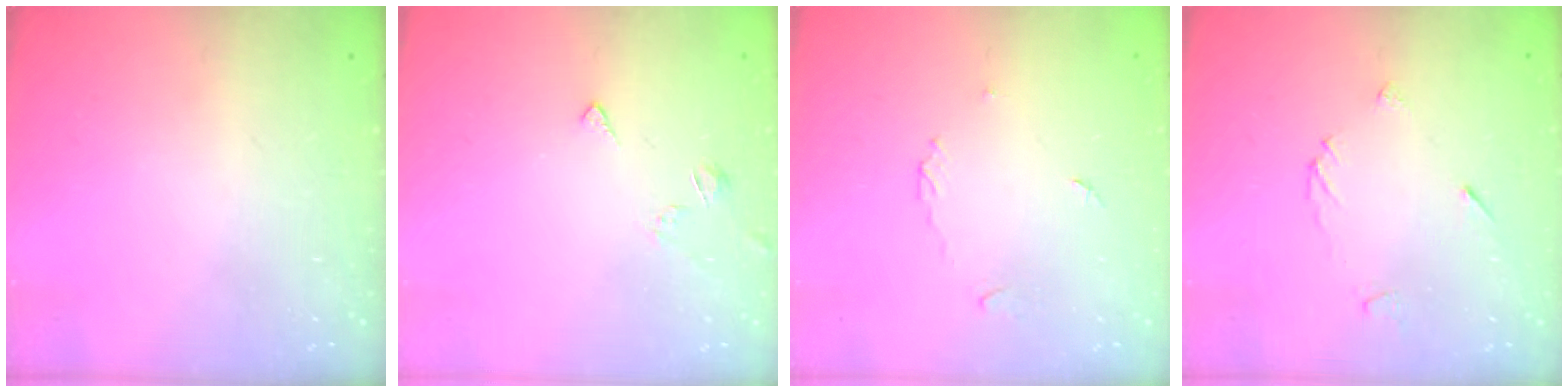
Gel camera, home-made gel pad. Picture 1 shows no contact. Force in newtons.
{"total": 2.9, "press": 2.8, "slide": 0.6}
{"total": 2.7, "press": 2.7, "slide": 0.4}
{"total": 4.0, "press": 4.0, "slide": 0.5}